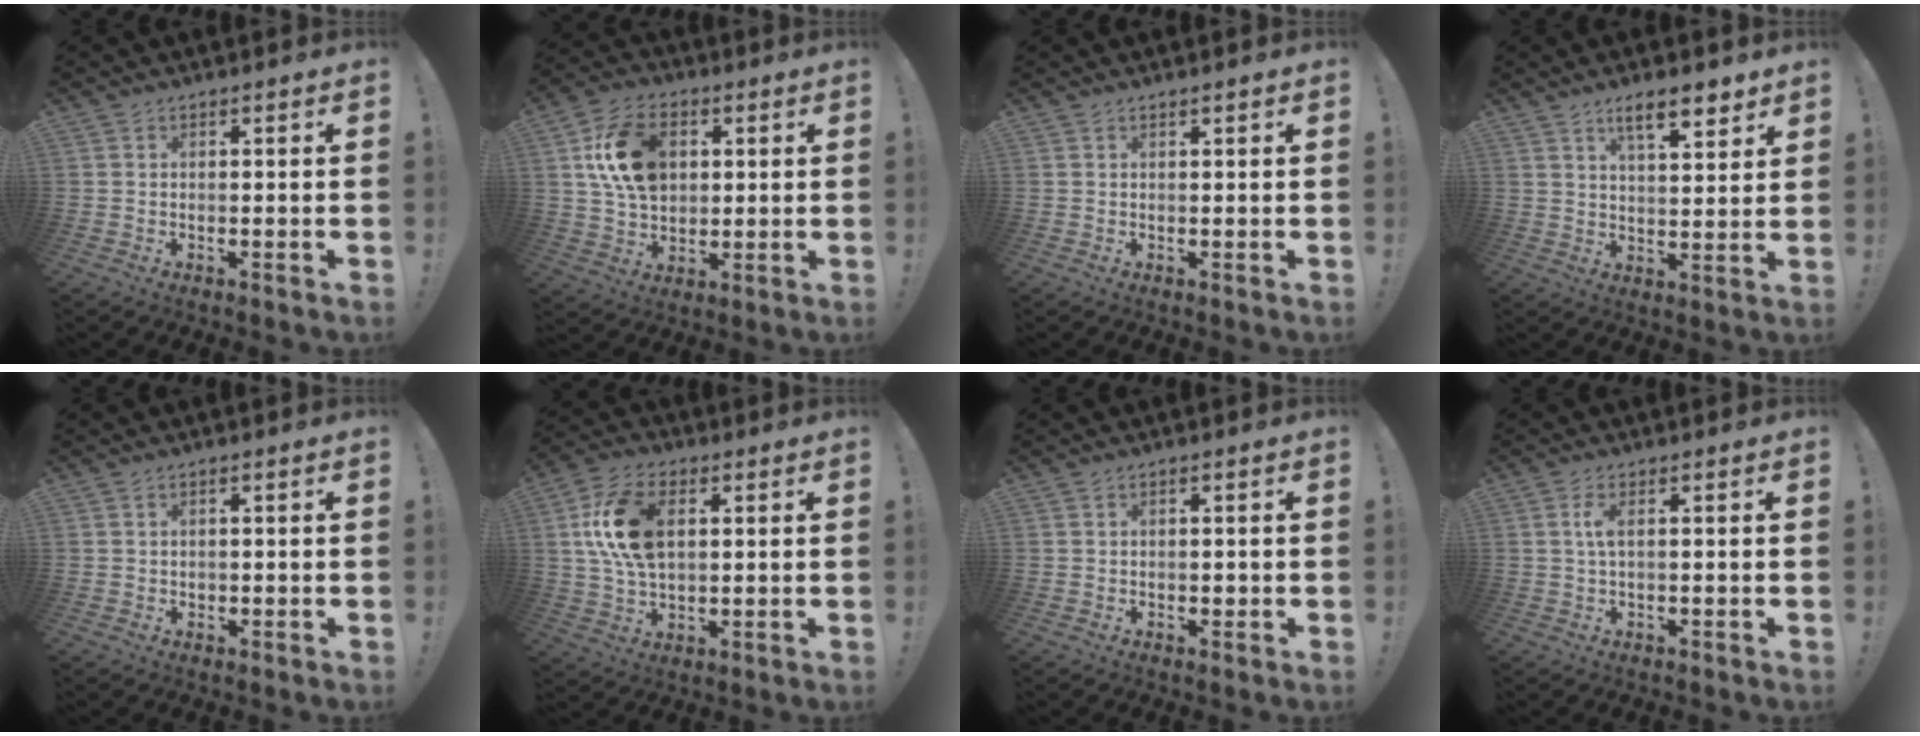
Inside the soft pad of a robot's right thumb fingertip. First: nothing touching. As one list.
[{"total": 16.4, "force": [4.4, 11.8, 10.5], "torque": [-0.168, 0.001, 0.086]}, {"total": 0.5, "force": [0.5, -0.1, 0.1], "torque": [0.005, -0.003, 0.008]}, {"total": 8.8, "force": [5.9, 2.4, 6.1], "torque": [-0.080, -0.031, 0.098]}, {"total": 0.8, "force": [0.1, 0.8, 0.1], "torque": [-0.002, 0.002, 0.001]}, {"total": 16.0, "force": [3.4, 10.0, 12.0], "torque": [-0.220, 0.006, 0.065]}, {"total": 0.8, "force": [-0.1, 0.7, 0.4], "torque": [-0.006, 0.003, -0.002]}, {"total": 3.1, "force": [0.5, 0.8, 2.9], "torque": [-0.051, 0.000, 0.006]}]